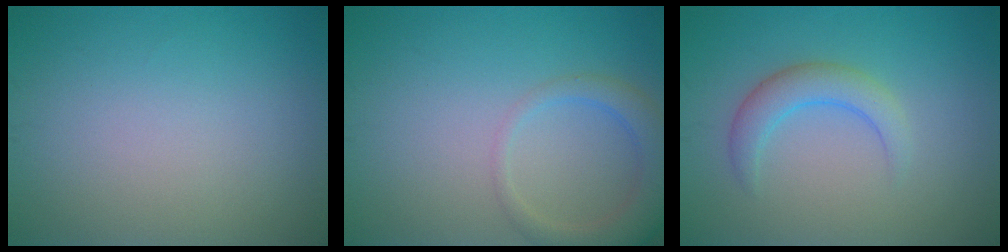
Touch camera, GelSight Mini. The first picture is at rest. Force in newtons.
{"total": 3.9, "press": 3.9, "slide": 0.3}
{"total": 2.9, "press": 2.9, "slide": 0.2}